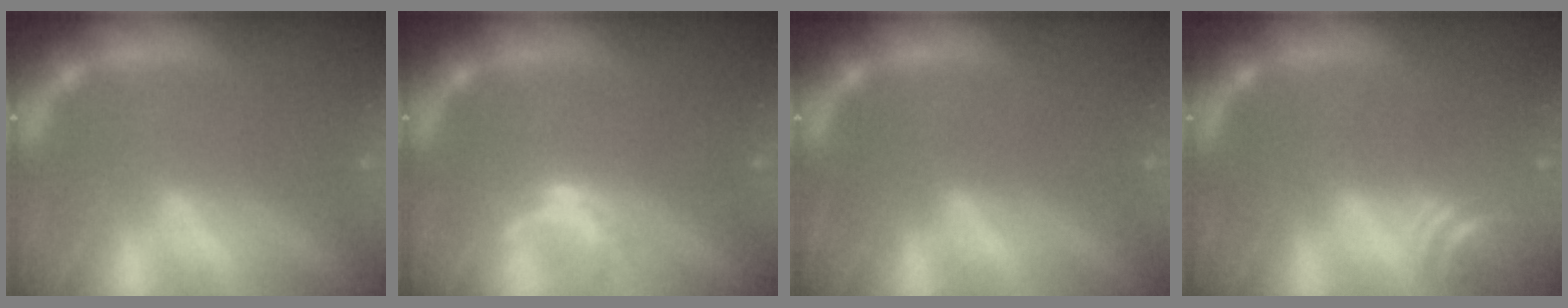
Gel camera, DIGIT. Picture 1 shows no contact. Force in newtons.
{"total": 1.5}
{"total": 0.0}
{"total": 4.5}